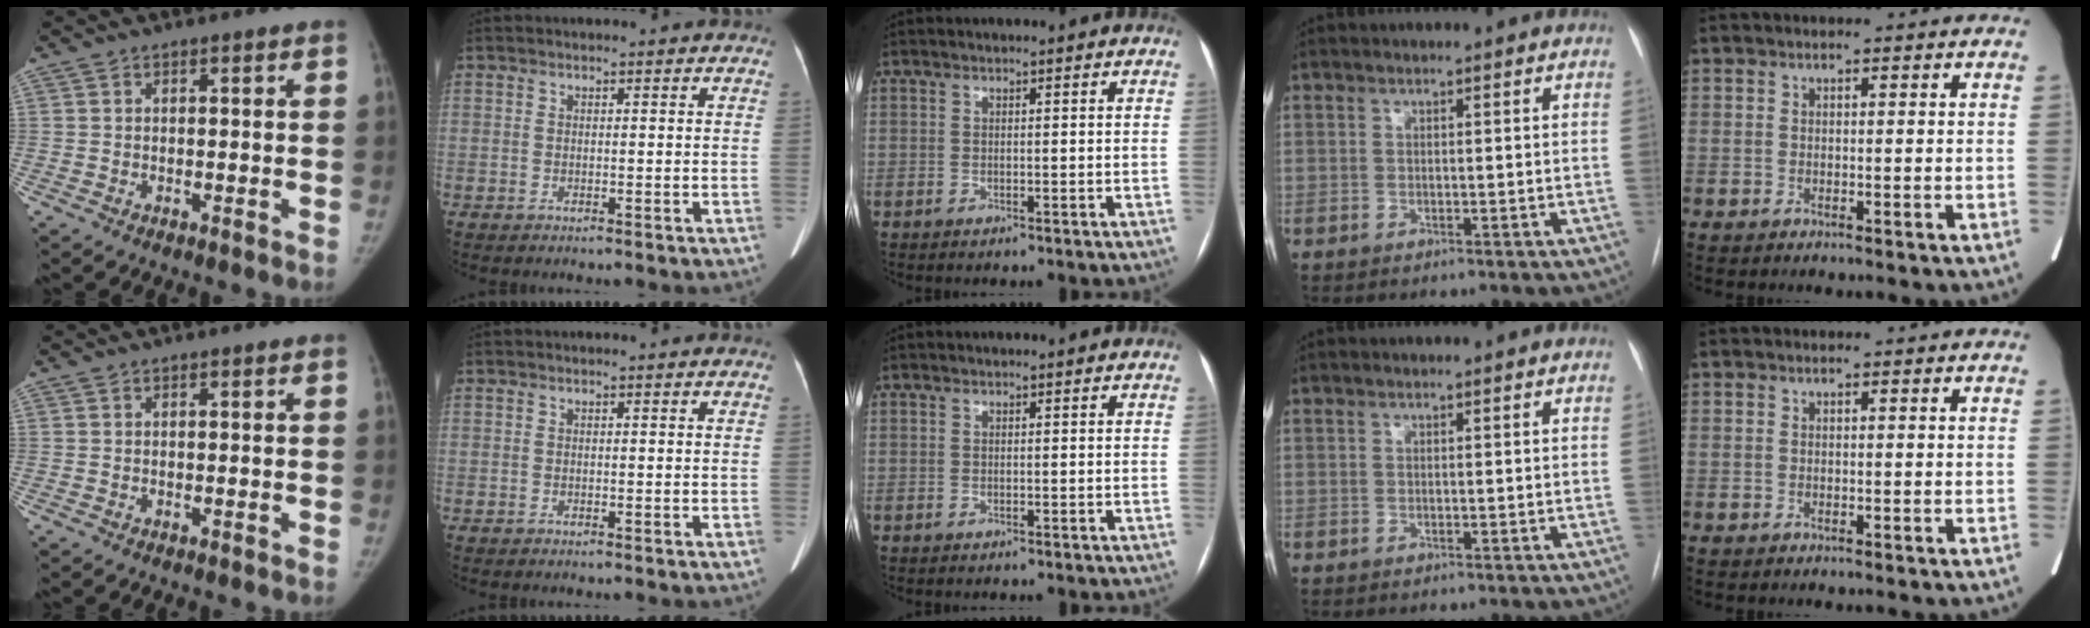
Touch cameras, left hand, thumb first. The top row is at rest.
{}